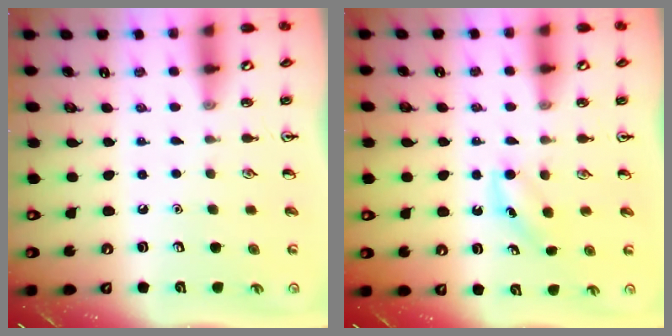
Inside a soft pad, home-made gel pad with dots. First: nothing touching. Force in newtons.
{"total": 4.1, "press": 3.8, "slide": 1.6}